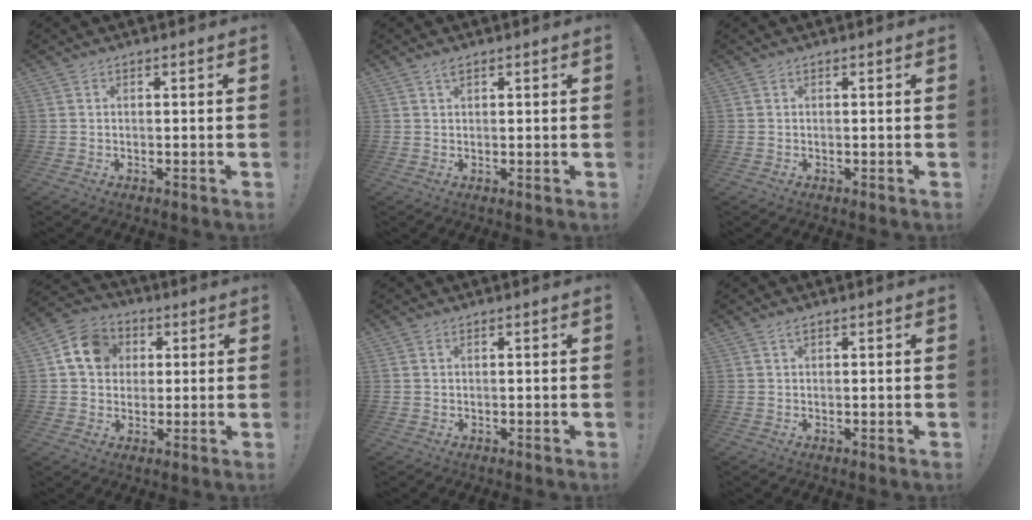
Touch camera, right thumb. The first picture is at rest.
{"total": 1.8, "force": [1.1, 0.6, 1.3], "torque": [-0.016, -0.004, 0.017]}
{"total": 0.0}
{"total": 11.8, "force": [3.3, 10.1, 5.3], "torque": [-0.071, 0.002, 0.068]}
{"total": 0.7, "force": [0.4, 0.5, 0.3], "torque": [-0.011, 0.003, 0.008]}
{"total": 1.1, "force": [0.6, 0.3, 0.9], "torque": [-0.016, 0.000, 0.010]}